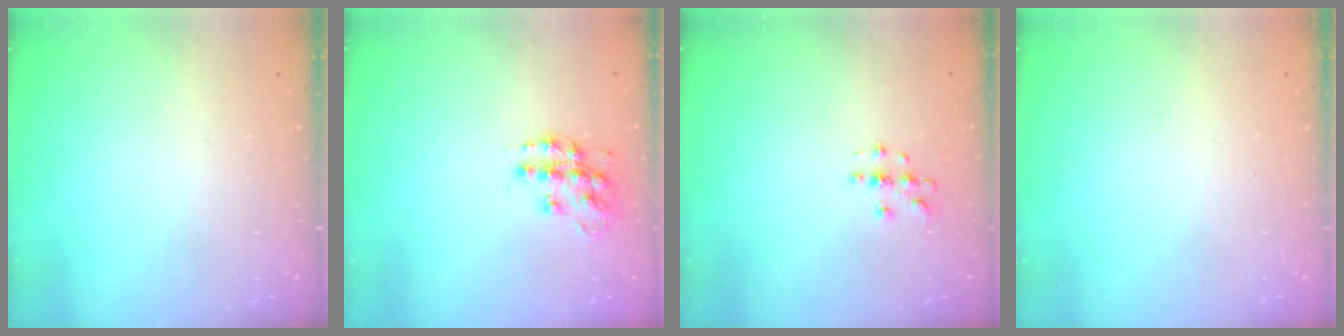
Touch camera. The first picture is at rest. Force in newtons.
{"total": 12.6, "press": 12.5, "slide": 0.9}
{"total": 2.8, "press": 2.8, "slide": 0.2}
{"total": 0.0}